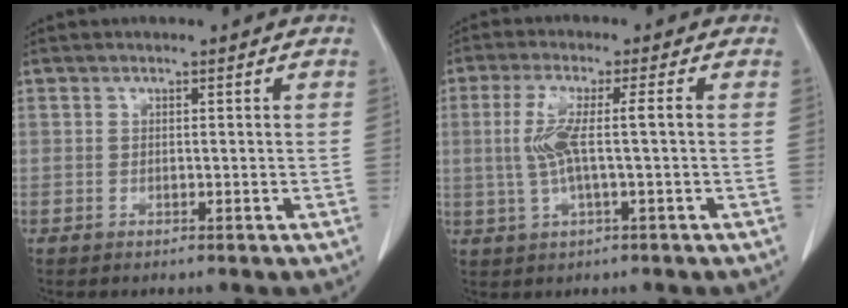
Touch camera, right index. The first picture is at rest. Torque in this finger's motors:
{"motor_torque": [0.66, -0.11, 0.31, 0.11]}